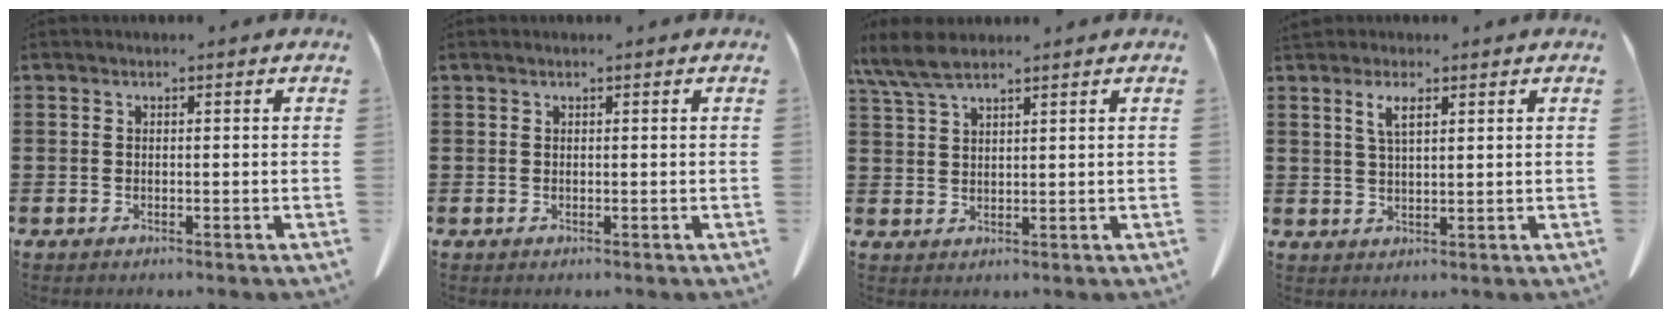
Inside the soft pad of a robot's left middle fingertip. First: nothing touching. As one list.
[{"total": 0.0}, {"total": 5.6, "force": [4.2, 1.4, 3.5], "torque": [-0.085, -0.007, 0.076]}, {"total": 3.4, "force": [1.9, 1.0, 2.6], "torque": [-0.057, 0.003, 0.033]}]